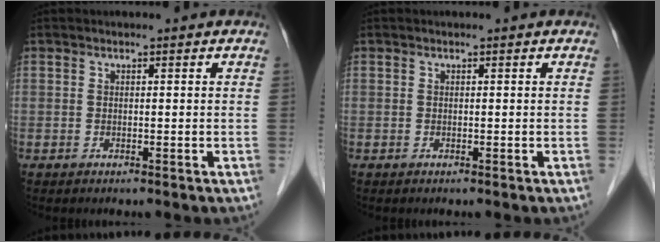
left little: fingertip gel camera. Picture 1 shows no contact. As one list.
[{"total": 0.0}]